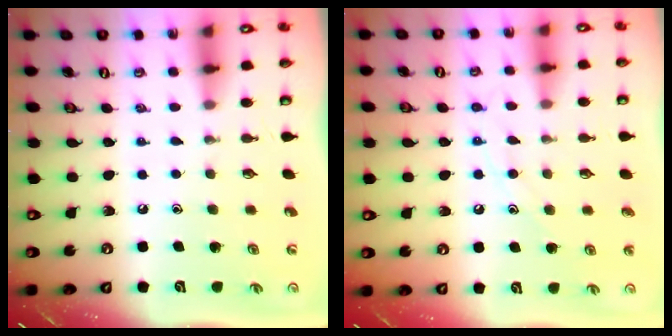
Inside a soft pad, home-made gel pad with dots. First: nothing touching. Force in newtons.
{"total": 8.4, "press": 8.4, "slide": 0.7}